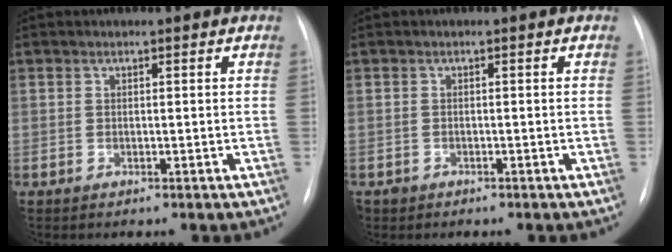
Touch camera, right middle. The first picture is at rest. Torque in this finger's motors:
{"motor_torque": [-0.06, 0.06, 0.01, 0.01]}